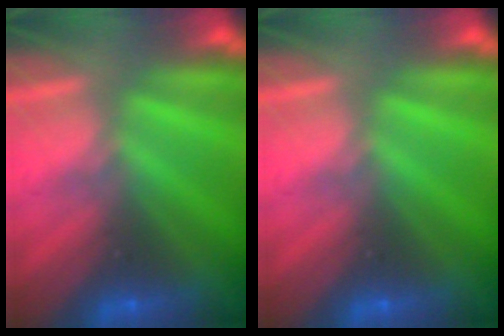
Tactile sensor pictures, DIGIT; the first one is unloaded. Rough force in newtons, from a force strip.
{"total": 0.0}